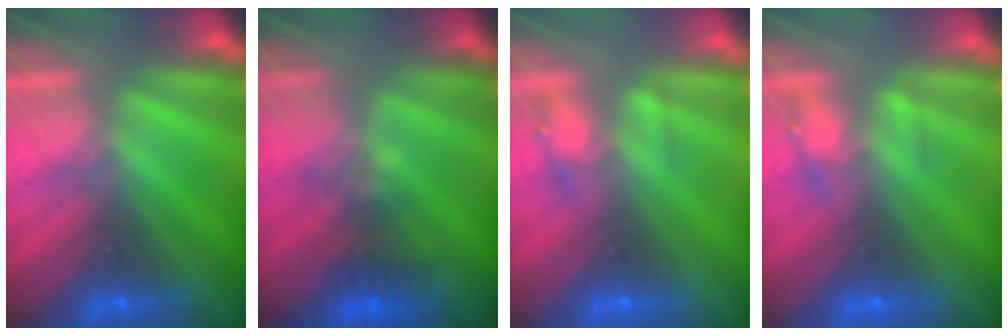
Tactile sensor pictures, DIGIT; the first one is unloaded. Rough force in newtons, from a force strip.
{"total": 4.5}
{"total": 2.2}
{"total": 2.2}